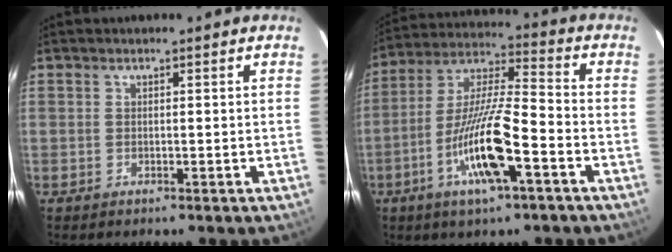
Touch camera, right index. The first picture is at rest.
{"total": 14.6, "force": [-5.7, 1.7, 13.3], "torque": [-0.261, -0.005, -0.105]}